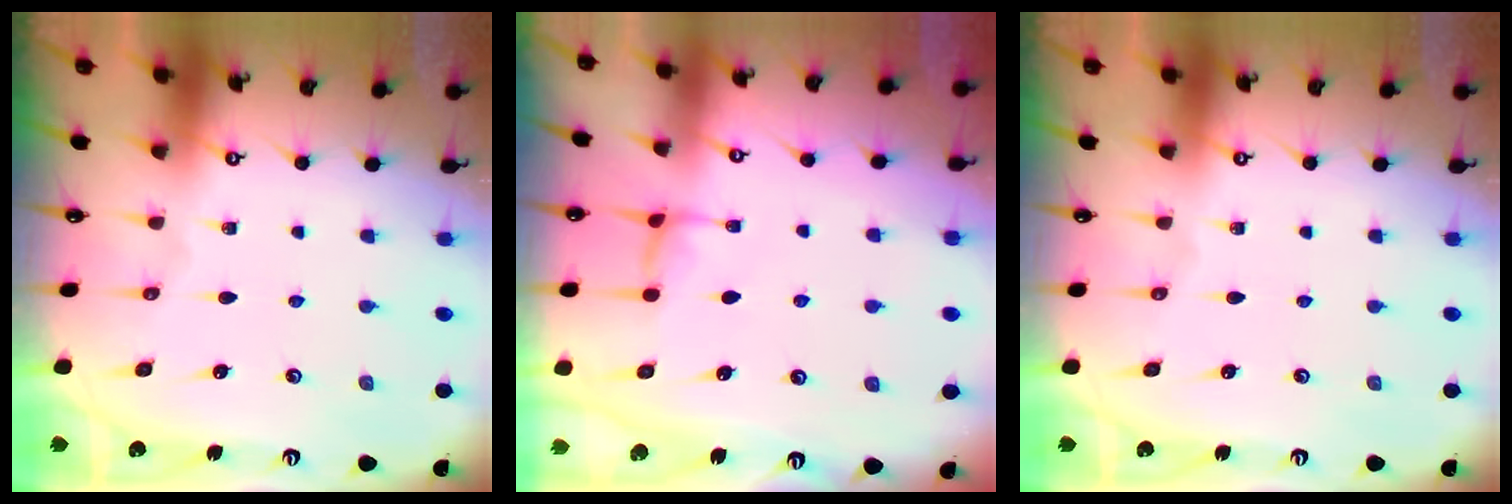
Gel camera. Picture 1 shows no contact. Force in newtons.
{"total": 1.2, "press": 0.9, "slide": 0.7}
{"total": 0.0}